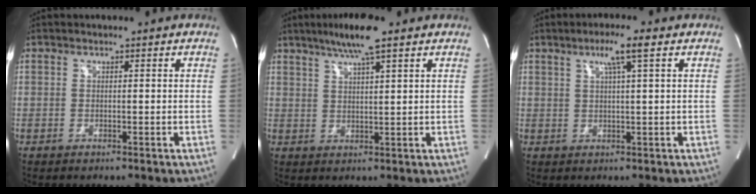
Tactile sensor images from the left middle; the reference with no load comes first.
{"total": 7.0, "force": [4.9, 0.2, 5.1], "torque": [-0.093, 0.011, 0.083]}
{"total": 4.8, "force": [2.3, -0.4, 4.2], "torque": [-0.078, 0.005, 0.040]}